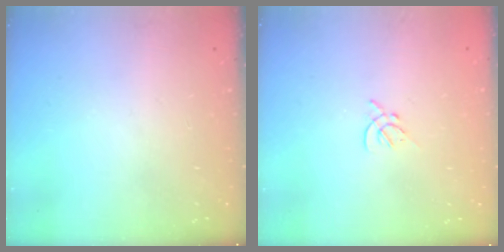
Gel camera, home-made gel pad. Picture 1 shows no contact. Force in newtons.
{"total": 2.2, "press": 2.1, "slide": 0.6}